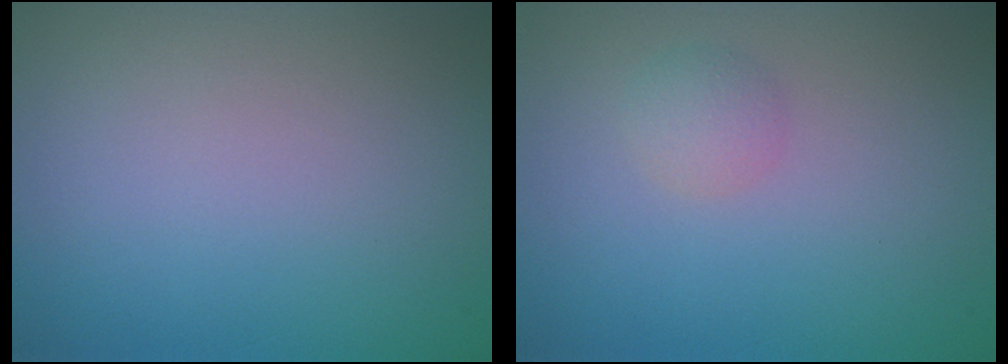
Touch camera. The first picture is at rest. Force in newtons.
{"total": 1.4, "press": 1.4, "slide": 0.0}